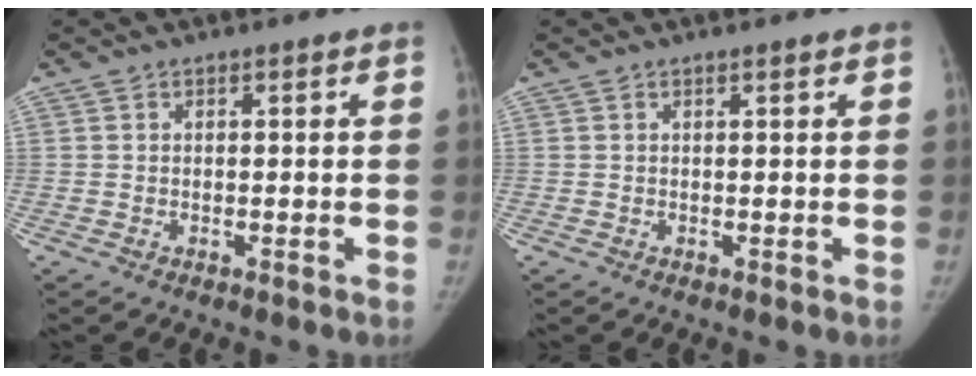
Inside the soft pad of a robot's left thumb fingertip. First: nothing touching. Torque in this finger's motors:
{"motor_torque": [-0.10, -0.11, -0.35, 0.17, -0.03]}